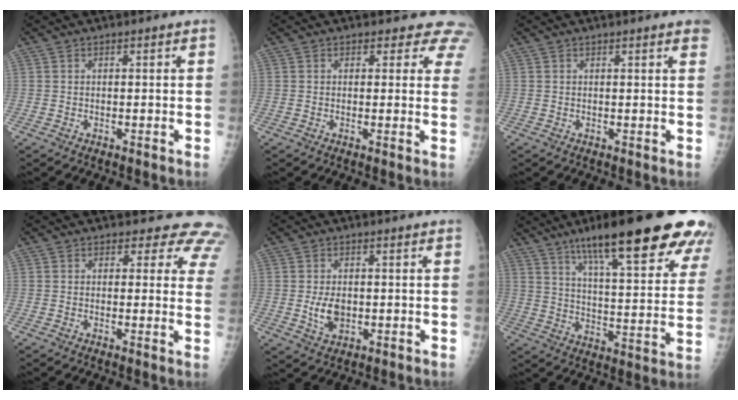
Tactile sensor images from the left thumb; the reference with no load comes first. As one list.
[{"total": 5.7, "force": [4.9, 2.9, 0.4], "torque": [0.041, -0.018, 0.027]}, {"total": 2.5, "force": [1.9, 0.2, 1.6], "torque": [-0.017, 0.000, 0.015]}, {"total": 9.3, "force": [7.8, 4.6, 2.1], "torque": [0.032, -0.032, 0.054]}, {"total": 4.8, "force": [-0.2, 3.2, 3.6], "torque": [-0.059, -0.005, 0.004]}, {"total": 27.1, "force": [17.5, 5.3, 20.0], "torque": [-0.262, -0.046, 0.253]}]